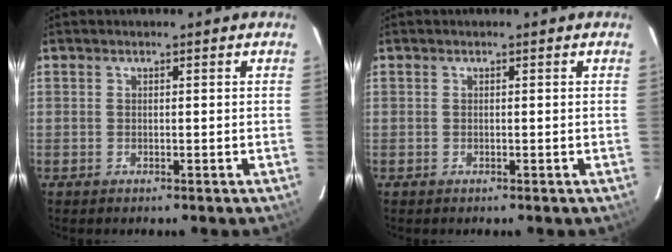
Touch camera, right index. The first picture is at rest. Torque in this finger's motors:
{"motor_torque": [0.00, 0.00, 0.00, 0.00]}